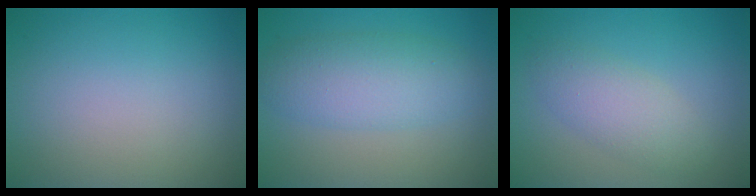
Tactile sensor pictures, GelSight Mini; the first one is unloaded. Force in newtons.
{"total": 4.9, "press": 4.9, "slide": 0.1}
{"total": 3.2, "press": 3.2, "slide": 0.1}